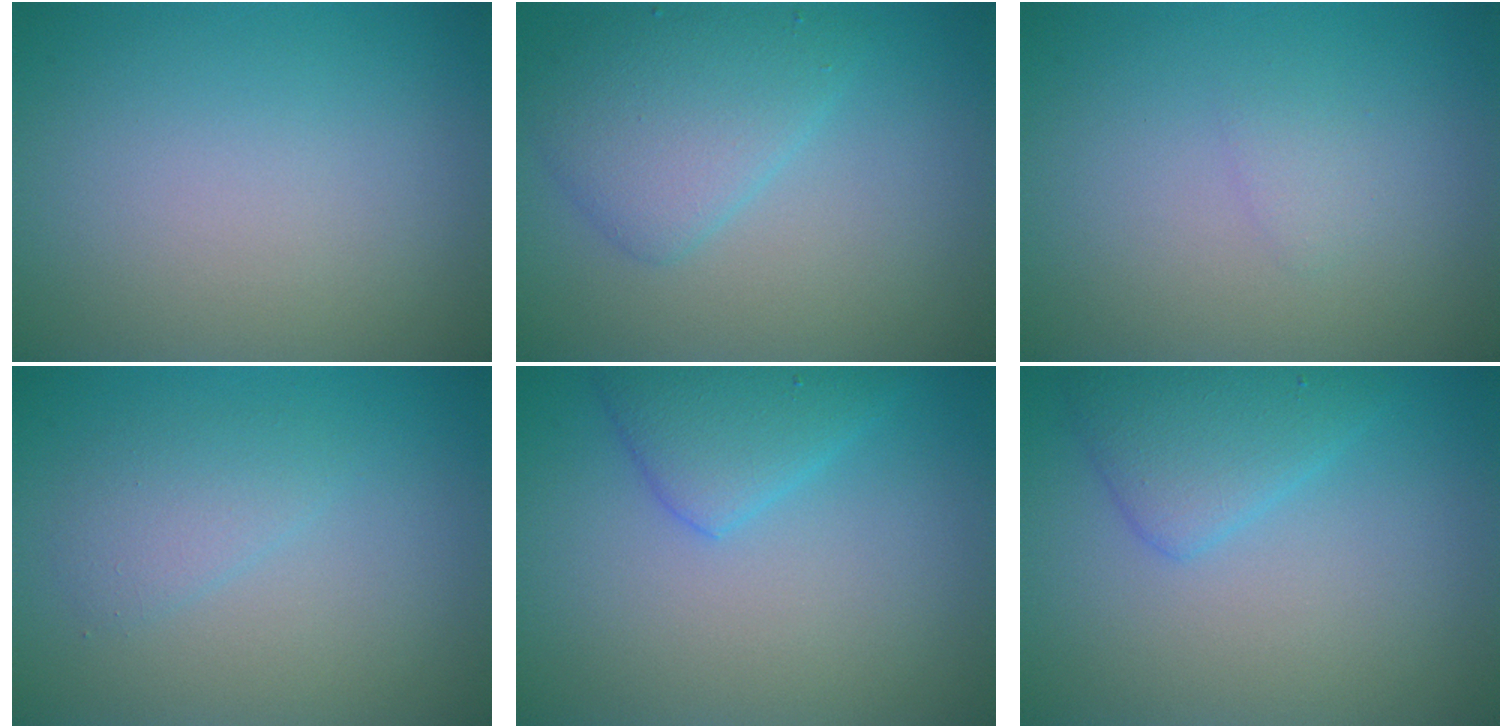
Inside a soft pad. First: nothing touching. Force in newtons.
{"total": 3.9, "press": 3.9, "slide": 0.1}
{"total": 0.8, "press": 0.8, "slide": 0.1}
{"total": 1.8, "press": 1.8, "slide": 0.2}
{"total": 3.3, "press": 3.3, "slide": 0.2}
{"total": 3.2, "press": 3.2, "slide": 0.1}